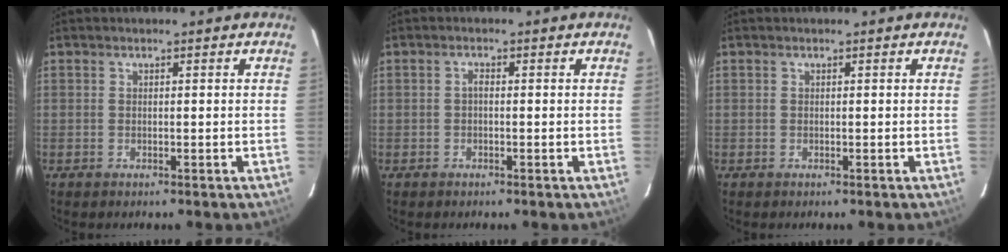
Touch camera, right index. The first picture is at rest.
{"total": 0.8, "force": [-0.2, 0.4, 0.7], "torque": [-0.012, 0.006, -0.006]}
{"total": 0.0}